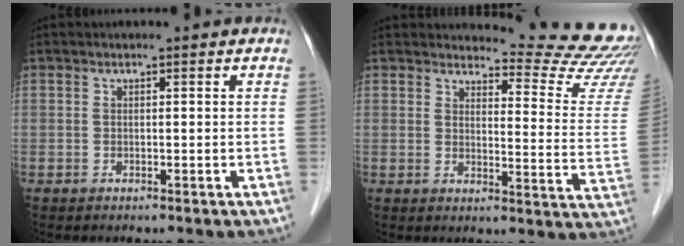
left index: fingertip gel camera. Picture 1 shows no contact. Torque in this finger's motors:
{"motor_torque": [-0.01, -0.10, 0.04, 0.00]}